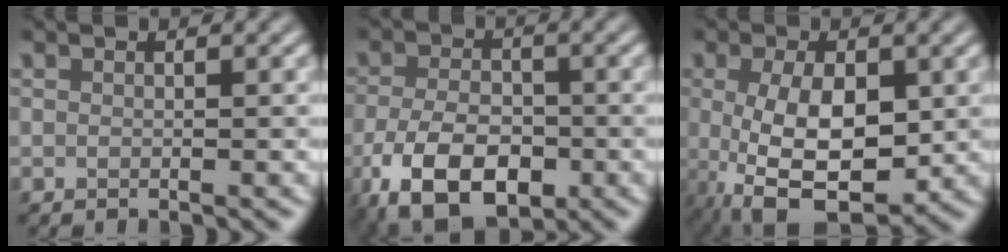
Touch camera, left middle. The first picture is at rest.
{"total": 7.5, "force": [-3.4, 4.2, 5.2], "torque": [-0.112, -0.009, -0.066]}
{"total": 8.1, "force": [-0.8, 4.1, 7.0], "torque": [-0.142, -0.013, -0.004]}